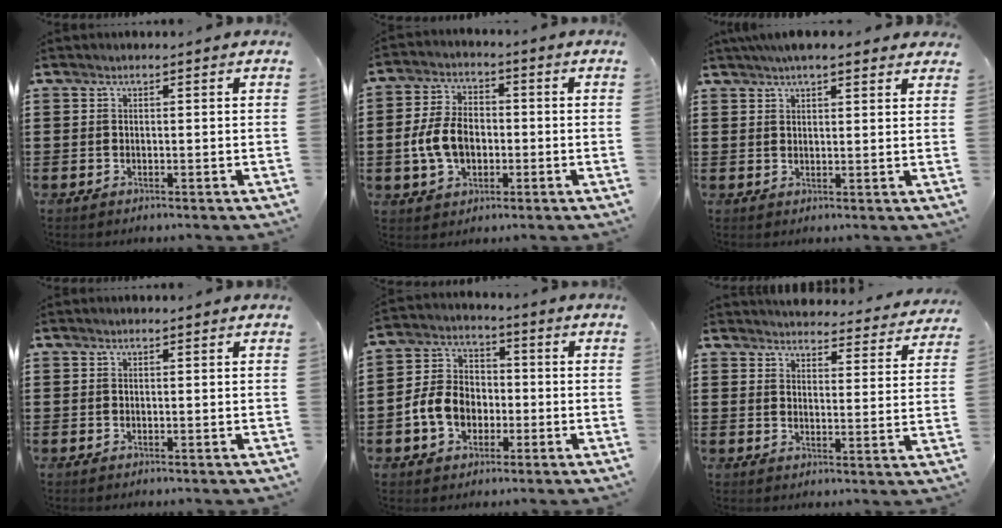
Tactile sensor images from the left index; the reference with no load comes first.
{"total": 7.6, "force": [-1.4, 5.1, 5.4], "torque": [-0.134, 0.004, -0.034]}
{"total": 4.1, "force": [3.4, 0.7, 2.1], "torque": [-0.048, 0.001, 0.063]}
{"total": 0.0}
{"total": 7.6, "force": [-2.3, 6.1, 4.0], "torque": [-0.105, 0.015, -0.047]}
{"total": 4.1, "force": [4.0, 0.2, 0.2], "torque": [-0.014, -0.030, 0.068]}